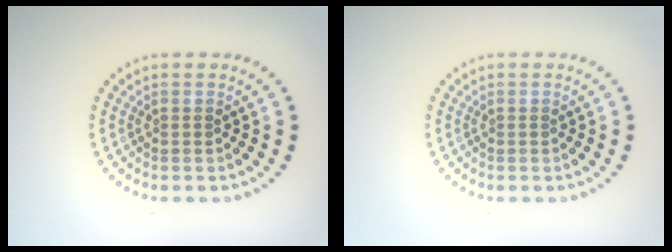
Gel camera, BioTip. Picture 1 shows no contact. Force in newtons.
{"total": 0.0}